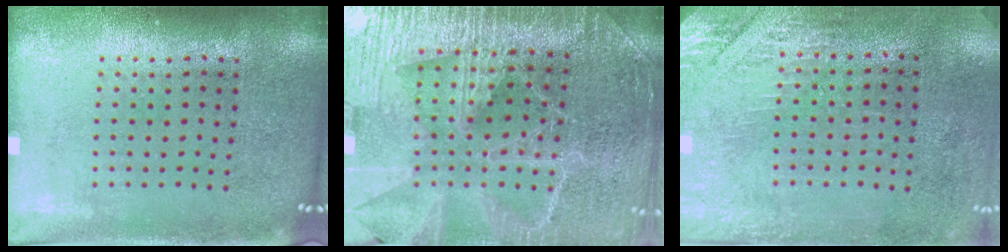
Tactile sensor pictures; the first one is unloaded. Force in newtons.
{"total": 4.0, "press": 3.8, "slide": 1.1}
{"total": 2.9, "press": 2.5, "slide": 1.5}